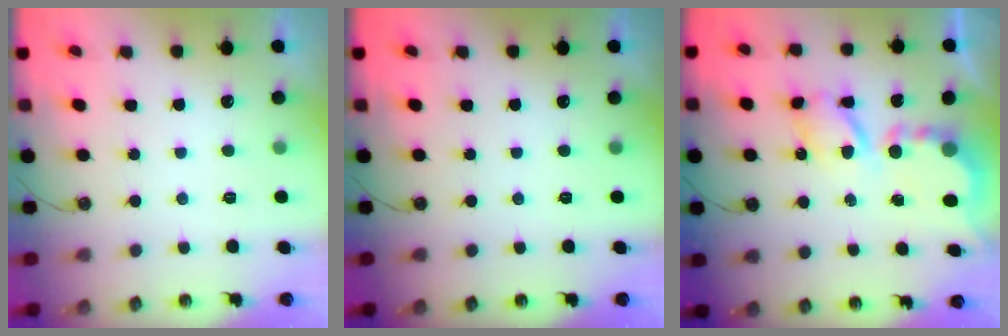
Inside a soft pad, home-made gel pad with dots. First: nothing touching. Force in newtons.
{"total": 0.0}
{"total": 7.9, "press": 7.8, "slide": 0.6}